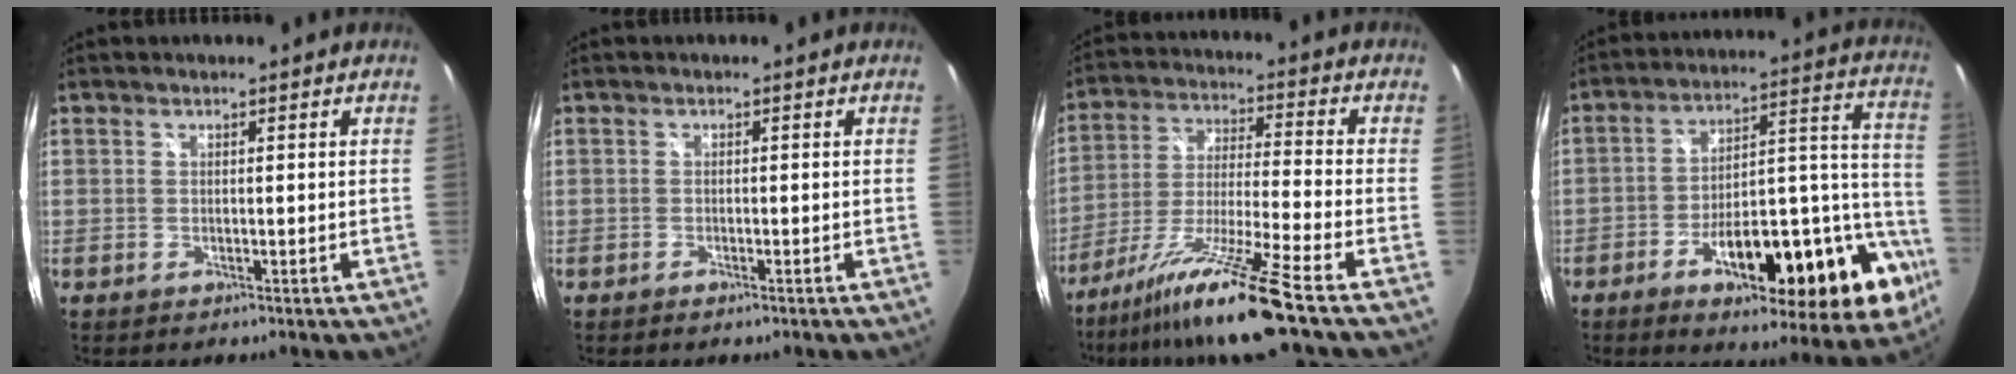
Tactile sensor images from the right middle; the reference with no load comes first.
{"total": 0.9, "force": [-0.8, 0.2, 0.5], "torque": [-0.011, -0.003, -0.015]}
{"total": 14.6, "force": [-11.3, -2.5, 8.9], "torque": [-0.174, -0.029, -0.202]}
{"total": 24.6, "force": [-12.5, 8.6, 19.3], "torque": [-0.255, 0.016, -0.184]}